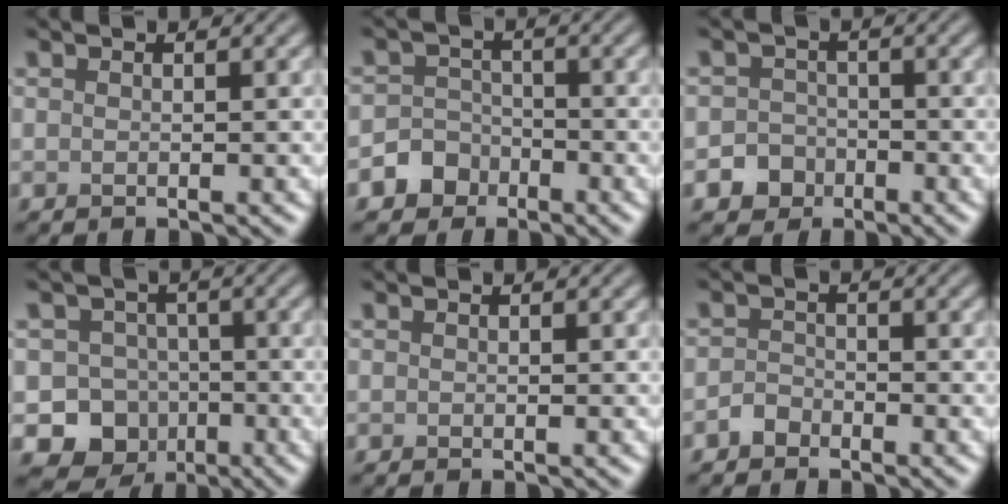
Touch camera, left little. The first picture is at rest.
{"total": 4.0, "force": [-2.4, 3.3, 0.5], "torque": [0.025, -0.004, -0.055]}
{"total": 3.2, "force": [-1.8, 2.7, 0.5], "torque": [0.021, -0.001, -0.037]}
{"total": 8.6, "force": [-3.8, 7.5, 1.8], "torque": [0.006, -0.018, -0.075]}
{"total": 0.0}
{"total": 1.4, "force": [-1.1, 0.8, 0.3], "torque": [-0.003, 0.005, -0.024]}